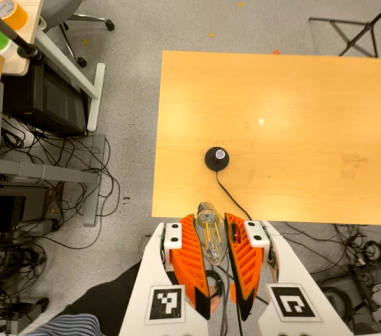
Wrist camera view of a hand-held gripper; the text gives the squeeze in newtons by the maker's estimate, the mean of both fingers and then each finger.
{"total": 21.1, "left": 25.1, "right": 17.0}